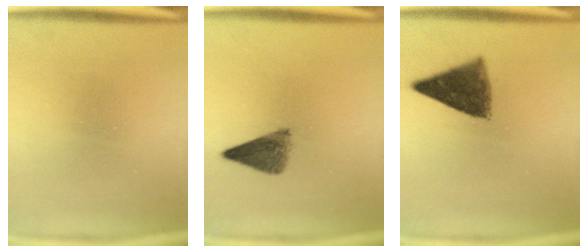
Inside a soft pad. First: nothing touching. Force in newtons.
{"total": 4.8}
{"total": 7.5}